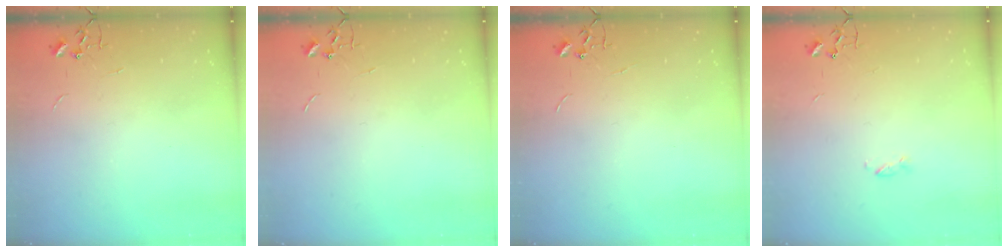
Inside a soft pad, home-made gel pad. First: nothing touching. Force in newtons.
{"total": 0.0}
{"total": 0.0}
{"total": 2.3, "press": 2.2, "slide": 0.4}